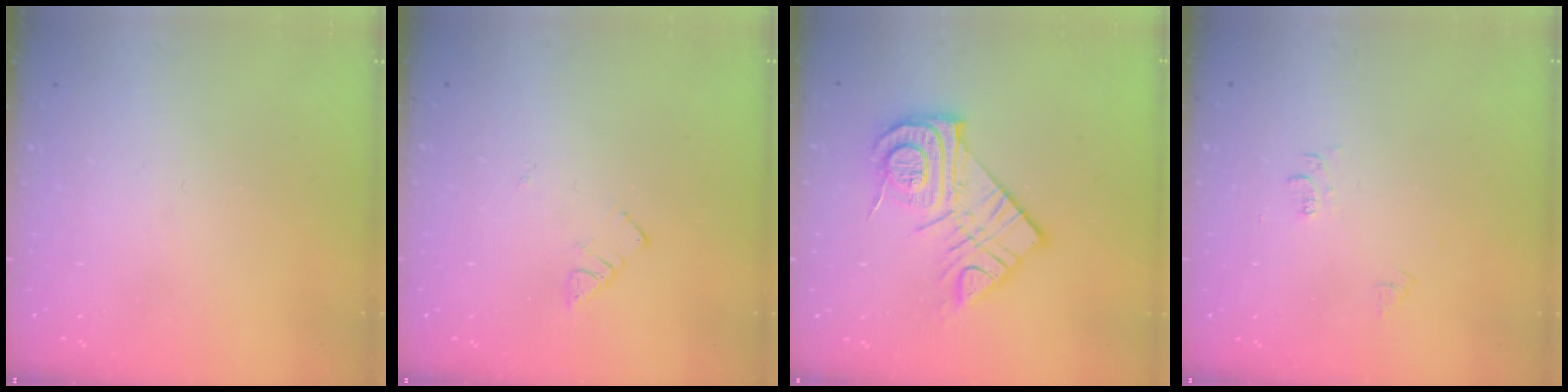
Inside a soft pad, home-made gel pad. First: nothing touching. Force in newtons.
{"total": 3.6, "press": 3.6, "slide": 0.4}
{"total": 16.1, "press": 16.1, "slide": 1.3}
{"total": 3.9, "press": 3.9, "slide": 0.6}